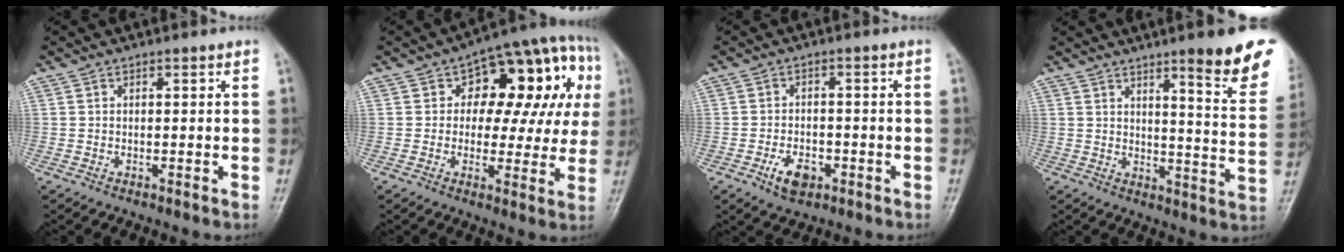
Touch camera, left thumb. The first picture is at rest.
{"total": 19.5, "force": [4.4, 10.8, 15.7], "torque": [-0.136, 0.031, 0.050]}
{"total": 5.4, "force": [-2.6, 3.2, 3.4], "torque": [-0.052, 0.012, -0.042]}
{"total": 14.0, "force": [9.2, 1.9, 10.4], "torque": [-0.106, -0.059, 0.119]}